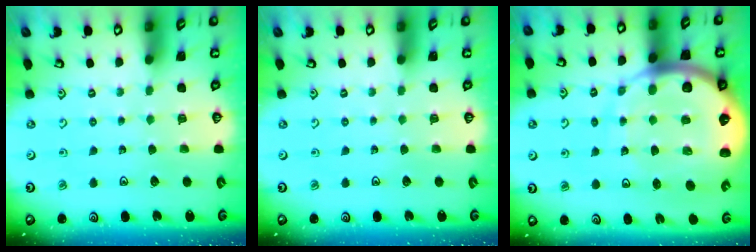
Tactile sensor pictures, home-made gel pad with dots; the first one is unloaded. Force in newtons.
{"total": 0.0}
{"total": 17.4, "press": 17.3, "slide": 2.0}